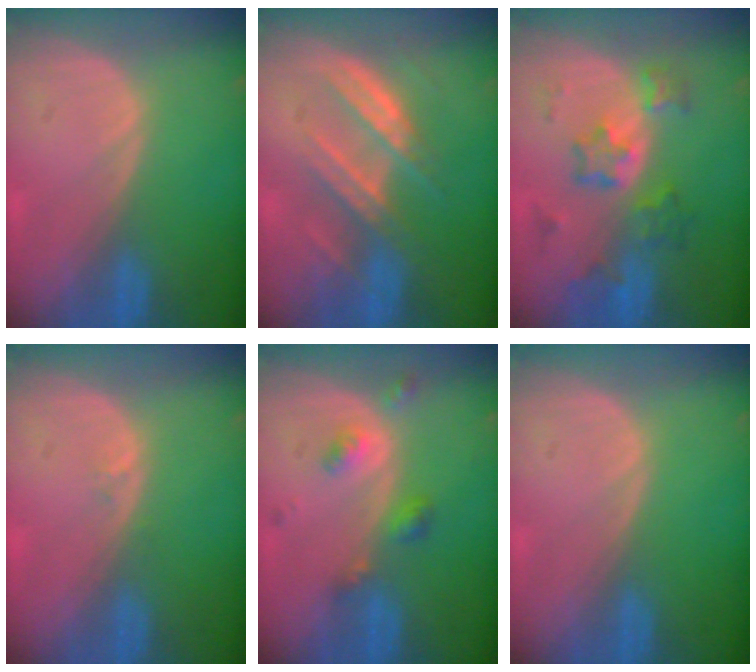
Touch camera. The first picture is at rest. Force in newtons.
{"total": 7.2, "press": 7.0, "slide": 1.7}
{"total": 6.9, "press": 6.7, "slide": 1.7}
{"total": 0.6, "press": 0.5, "slide": 0.4}
{"total": 4.5, "press": 4.0, "slide": 1.9}
{"total": 0.0}